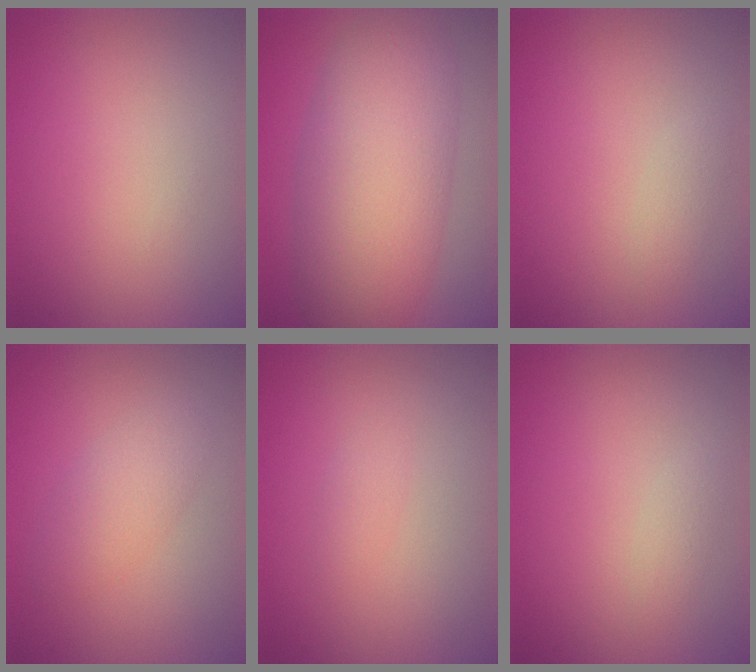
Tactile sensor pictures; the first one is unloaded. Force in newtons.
{"total": 9.7, "press": 9.7, "slide": 0.3}
{"total": 1.0, "press": 1.0, "slide": 0.0}
{"total": 2.5, "press": 2.5, "slide": 0.1}
{"total": 0.9, "press": 0.9, "slide": 0.1}
{"total": 0.8, "press": 0.8, "slide": 0.0}